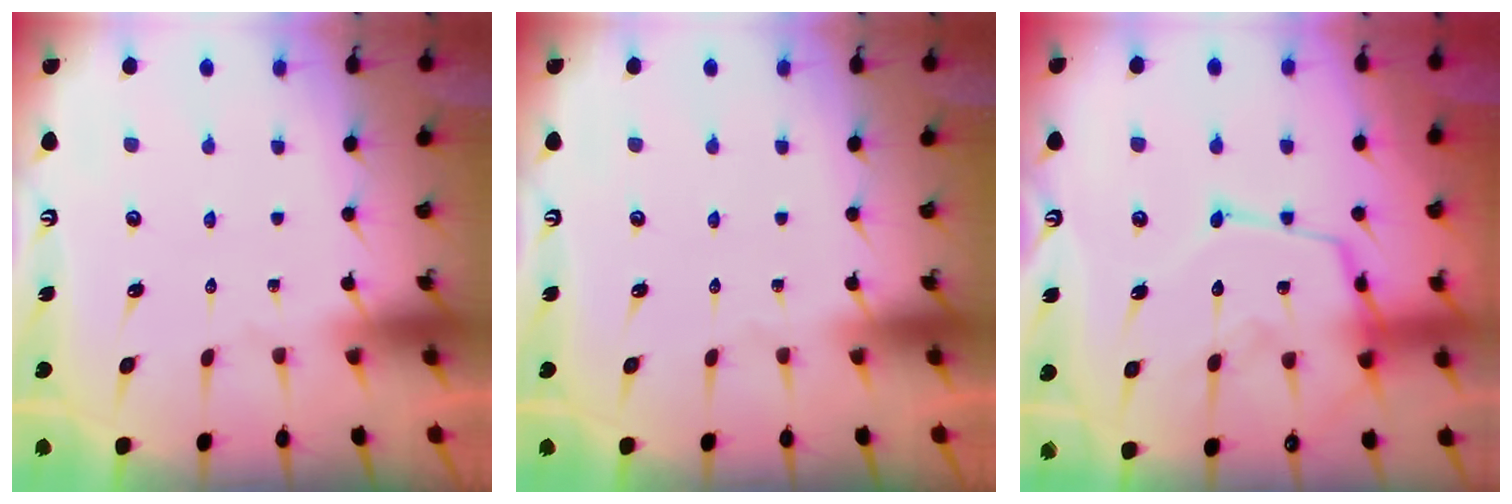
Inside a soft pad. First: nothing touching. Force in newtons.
{"total": 0.0}
{"total": 15.0, "press": 14.9, "slide": 1.4}